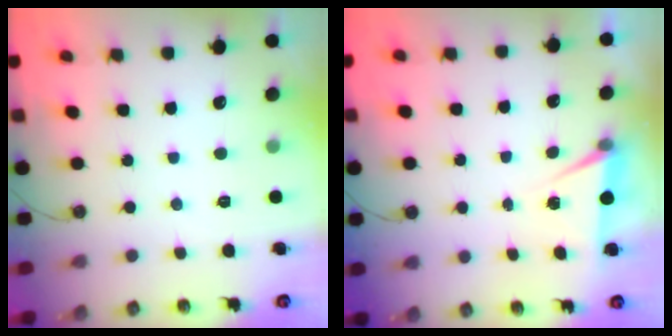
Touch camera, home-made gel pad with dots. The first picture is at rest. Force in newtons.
{"total": 4.8, "press": 1.9, "slide": 4.4}